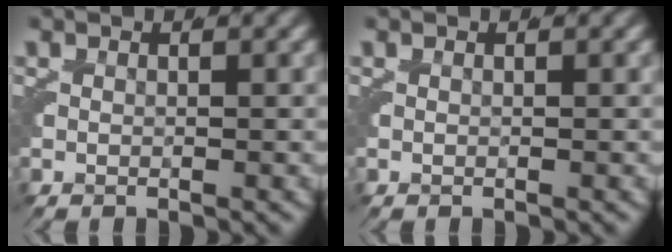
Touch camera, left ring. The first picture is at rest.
{"total": 0.0}